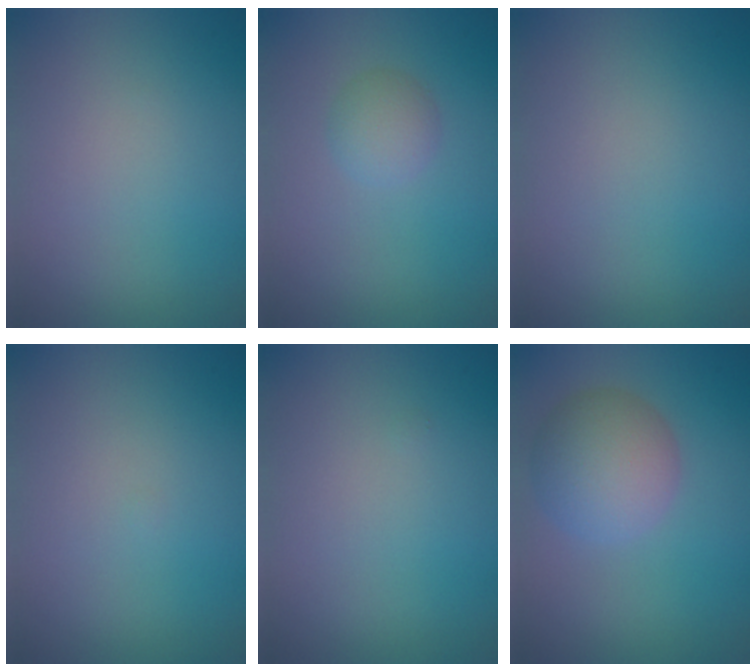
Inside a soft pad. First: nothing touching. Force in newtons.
{"total": 1.8, "press": 1.8, "slide": 0.1}
{"total": 0.0}
{"total": 0.0}
{"total": 0.0}
{"total": 5.0, "press": 5.0, "slide": 0.3}